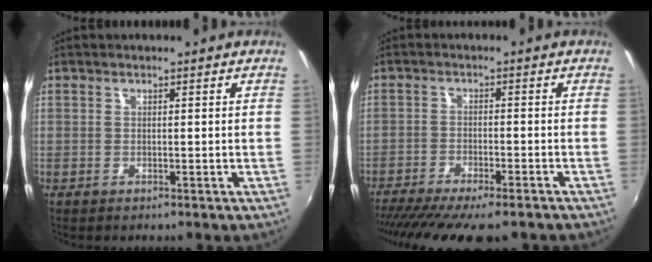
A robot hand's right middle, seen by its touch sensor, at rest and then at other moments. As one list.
[{"total": 14.9, "force": [-12.4, 2.6, 7.8], "torque": [-0.158, -0.052, -0.192]}]